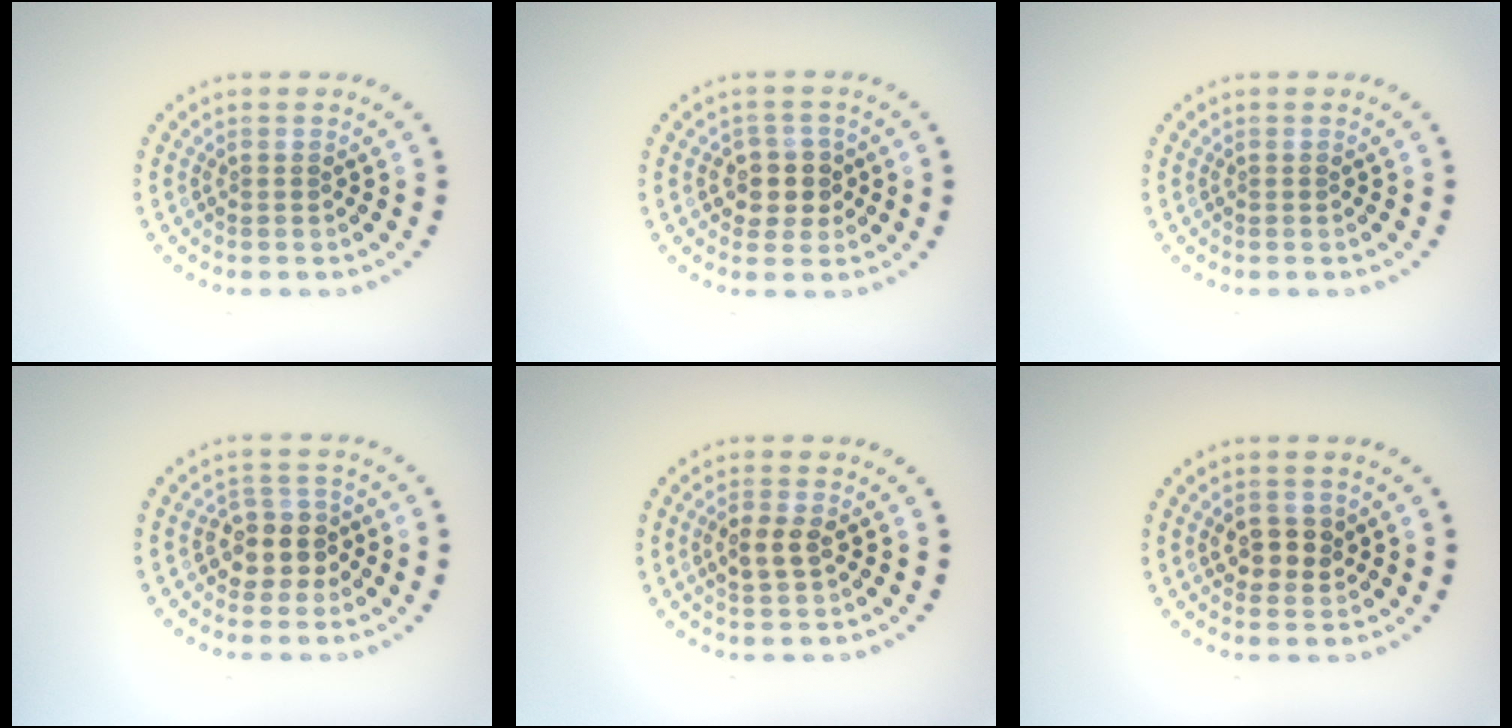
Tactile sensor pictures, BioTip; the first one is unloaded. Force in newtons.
{"total": 2.9, "press": 2.7, "slide": 1.2}
{"total": 0.0}
{"total": 3.1, "press": 2.8, "slide": 1.3}
{"total": 2.4, "press": 2.4, "slide": 0.2}
{"total": 2.5, "press": 2.4, "slide": 0.6}